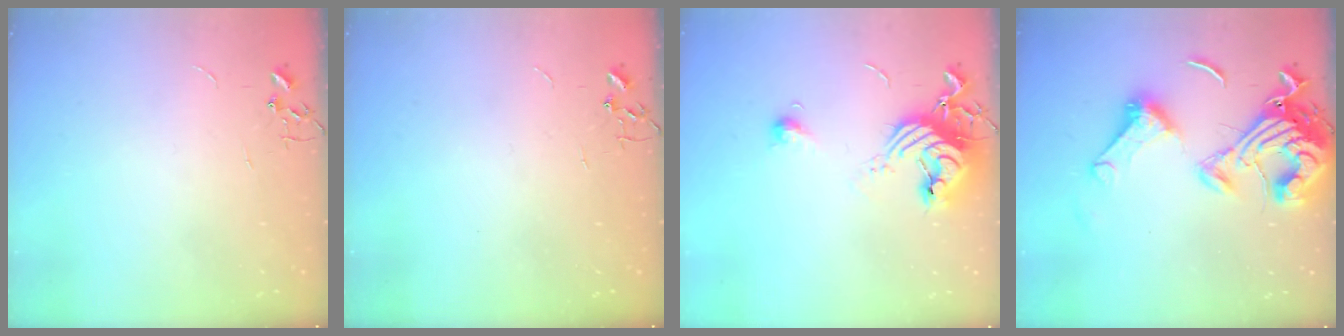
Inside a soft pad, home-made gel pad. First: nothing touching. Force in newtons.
{"total": 0.0}
{"total": 14.3, "press": 14.2, "slide": 1.4}
{"total": 19.7, "press": 19.6, "slide": 2.2}